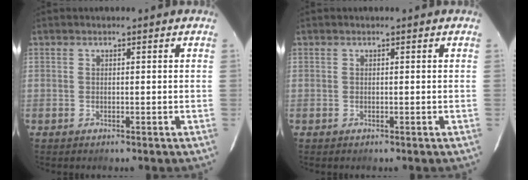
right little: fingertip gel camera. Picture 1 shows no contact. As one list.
[{"total": 0.0}]